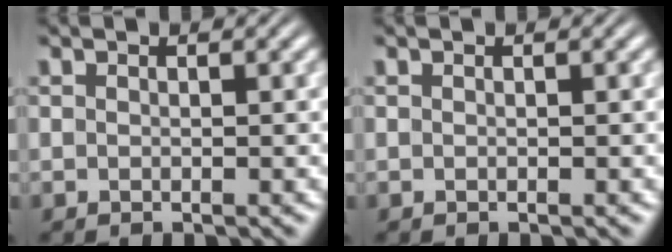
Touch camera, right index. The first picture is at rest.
{"total": 0.0}